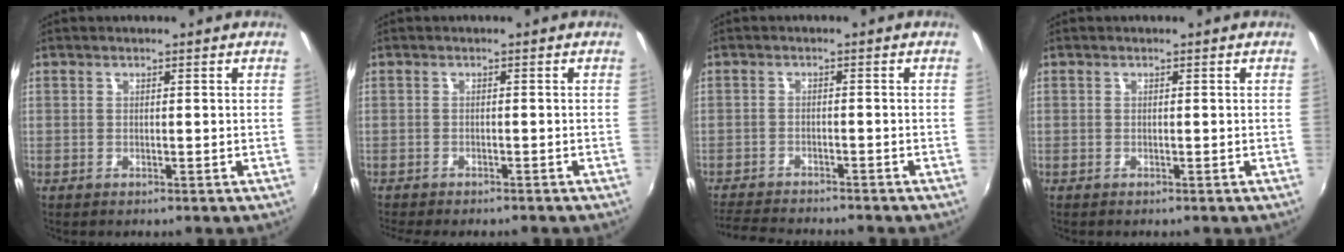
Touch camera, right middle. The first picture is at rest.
{"total": 4.4, "force": [-3.9, 0.9, 1.8], "torque": [-0.045, -0.020, -0.063]}
{"total": 8.1, "force": [-7.6, 1.1, 2.6], "torque": [-0.076, -0.014, -0.127]}
{"total": 0.0}